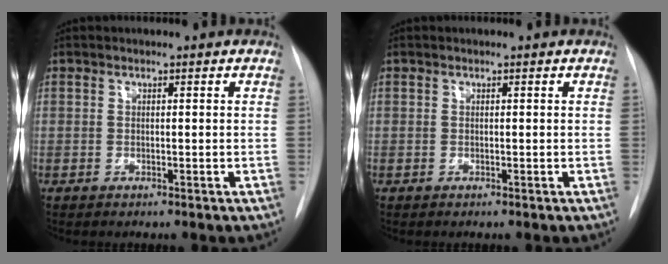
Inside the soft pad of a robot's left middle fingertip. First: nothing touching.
{"total": 0.0}